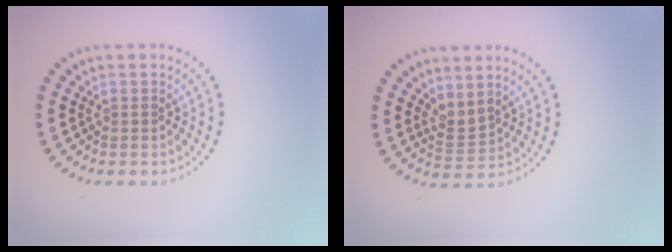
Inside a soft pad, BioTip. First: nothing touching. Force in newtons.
{"total": 1.7, "press": 1.2, "slide": 1.2}